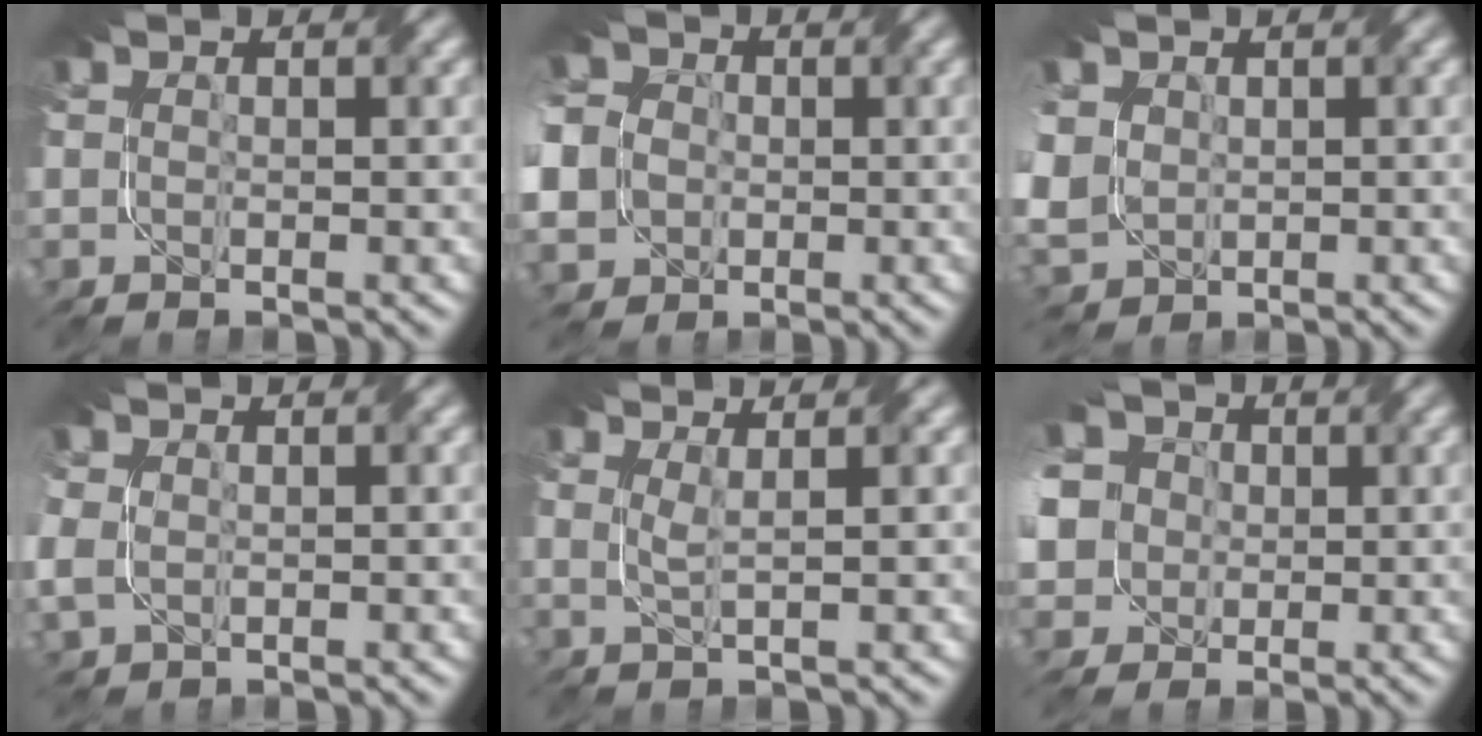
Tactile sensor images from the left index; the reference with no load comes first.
{"total": 11.8, "force": [-1.1, 10.3, 5.5], "torque": [-0.150, 0.000, -0.050]}
{"total": 4.8, "force": [0.5, 4.0, 2.6], "torque": [-0.096, 0.008, 0.010]}
{"total": 2.1, "force": [-0.1, 1.6, 1.4], "torque": [-0.041, -0.003, 0.001]}
{"total": 1.3, "force": [0.4, -0.4, 1.2], "torque": [-0.019, -0.005, 0.003]}
{"total": 11.1, "force": [2.4, 9.0, 5.9], "torque": [-0.145, 0.019, 0.010]}